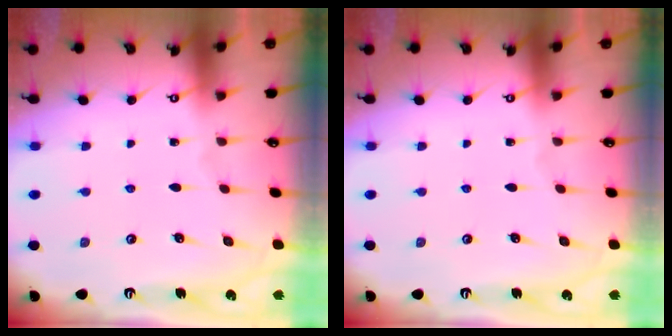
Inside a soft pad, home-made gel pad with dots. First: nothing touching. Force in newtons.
{"total": 0.0}